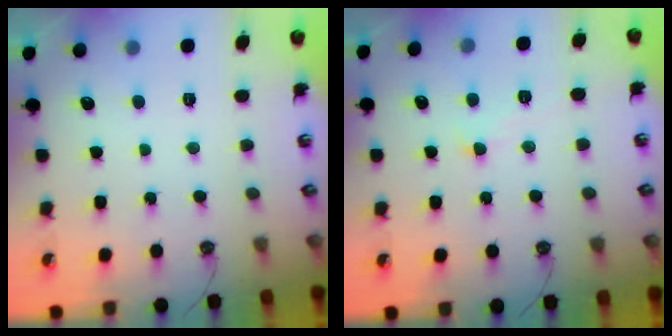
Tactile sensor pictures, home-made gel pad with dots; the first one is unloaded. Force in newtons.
{"total": 1.1, "press": 1.1, "slide": 0.3}